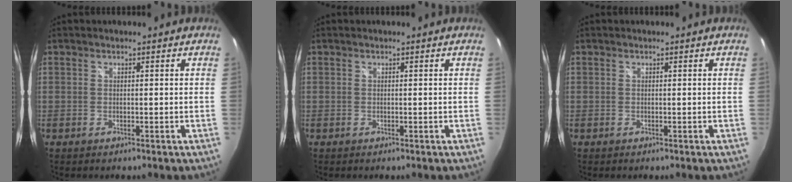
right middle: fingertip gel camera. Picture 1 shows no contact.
{"total": 0.0}
{"total": 0.0}